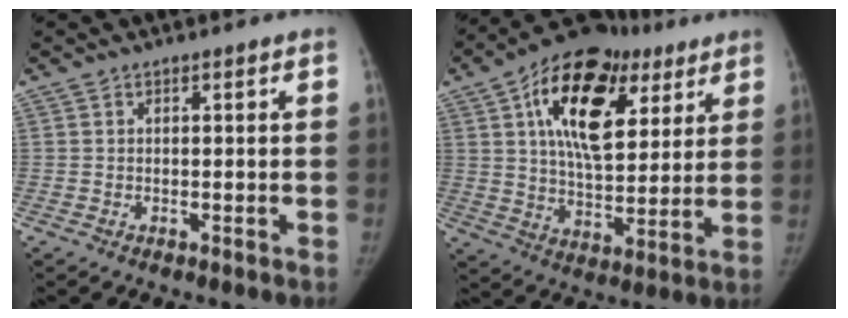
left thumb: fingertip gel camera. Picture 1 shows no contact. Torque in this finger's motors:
{"motor_torque": [0.45, 0.56, 2.25, -0.53, 0.39]}